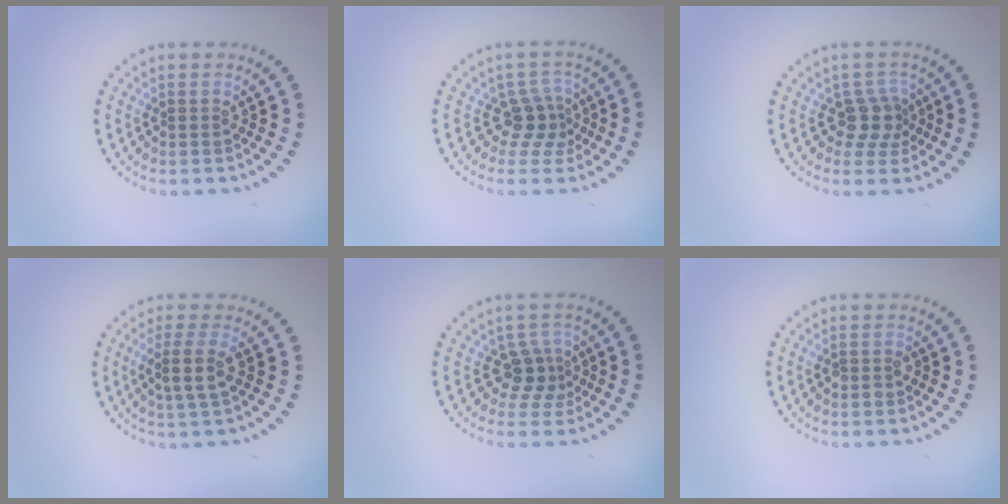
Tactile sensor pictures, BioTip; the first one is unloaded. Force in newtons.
{"total": 2.5, "press": 1.8, "slide": 1.8}
{"total": 2.6, "press": 2.1, "slide": 1.6}
{"total": 2.6, "press": 2.1, "slide": 1.5}
{"total": 2.6, "press": 1.7, "slide": 1.9}
{"total": 1.0, "press": 1.0, "slide": 0.2}